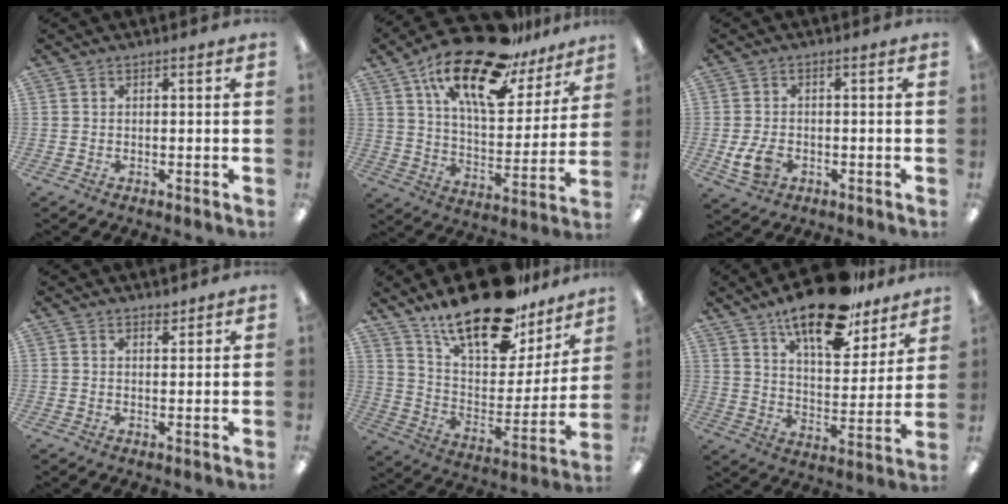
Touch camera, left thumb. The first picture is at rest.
{"total": 23.9, "force": [15.7, 9.8, 15.2], "torque": [-0.250, -0.088, 0.268]}
{"total": 5.7, "force": [-1.5, 3.8, 4.0], "torque": [-0.096, 0.000, -0.031]}
{"total": 1.8, "force": [1.7, 0.5, 0.6], "torque": [-0.005, -0.005, 0.029]}
{"total": 23.4, "force": [18.2, 8.9, 11.8], "torque": [-0.184, -0.122, 0.314]}
{"total": 19.0, "force": [14.5, 6.7, 10.2], "torque": [-0.162, -0.089, 0.245]}